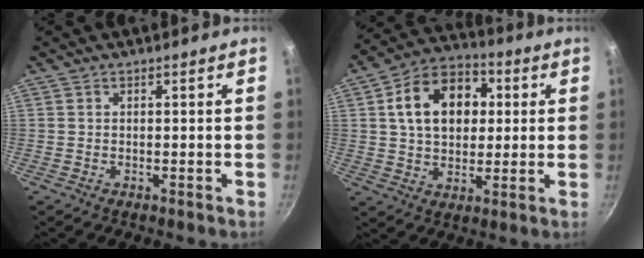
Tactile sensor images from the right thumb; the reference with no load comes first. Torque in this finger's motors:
{"motor_torque": [-0.61, 1.32, 0.20, 0.27, 0.16]}